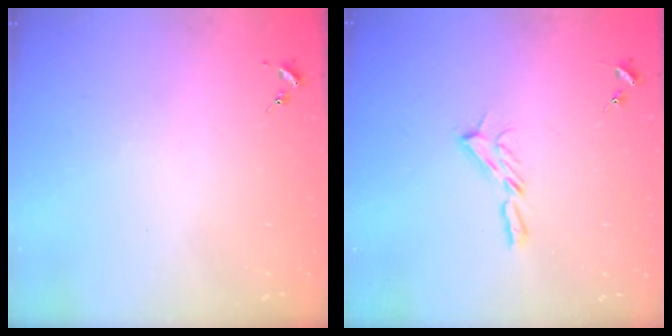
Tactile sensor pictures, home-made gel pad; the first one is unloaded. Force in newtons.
{"total": 5.9, "press": 5.9, "slide": 0.5}